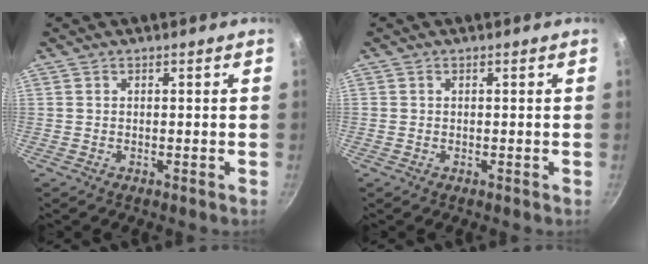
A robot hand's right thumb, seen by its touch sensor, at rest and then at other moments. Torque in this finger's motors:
{"motor_torque": [-0.10, -0.05, -0.34, 0.14, 0.06]}